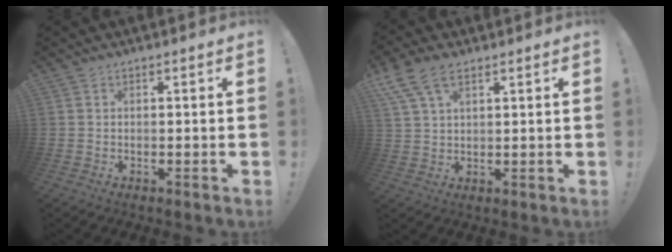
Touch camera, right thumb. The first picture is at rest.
{"total": 9.2, "force": [5.1, 5.0, 5.7], "torque": [-0.111, -0.010, 0.099]}